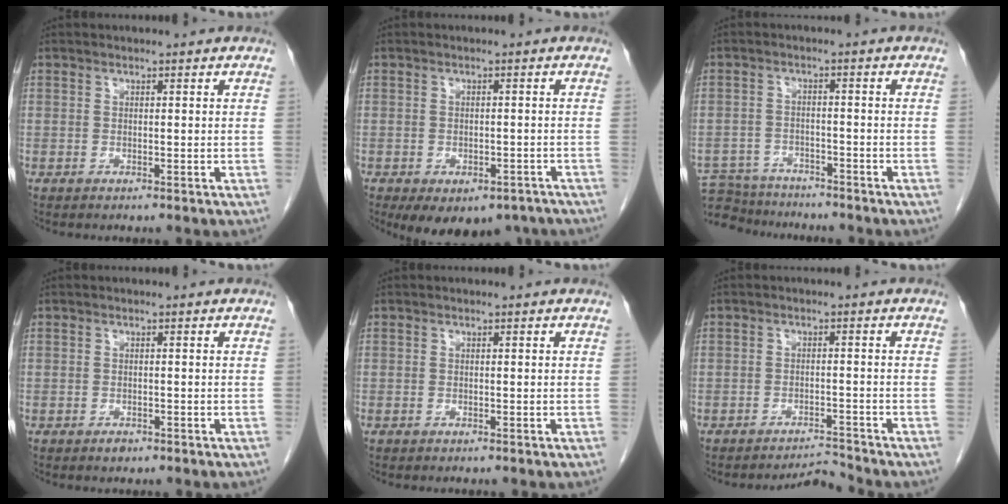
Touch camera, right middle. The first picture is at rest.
{"total": 10.2, "force": [-7.2, 5.6, 4.6], "torque": [-0.063, -0.002, -0.088]}
{"total": 9.3, "force": [-8.8, 2.8, 1.4], "torque": [-0.032, 0.004, -0.138]}
{"total": 0.9, "force": [-0.7, 0.4, 0.4], "torque": [-0.007, 0.001, -0.008]}
{"total": 0.0}
{"total": 2.9, "force": [-2.7, -0.8, -0.8], "torque": [0.017, -0.002, -0.038]}